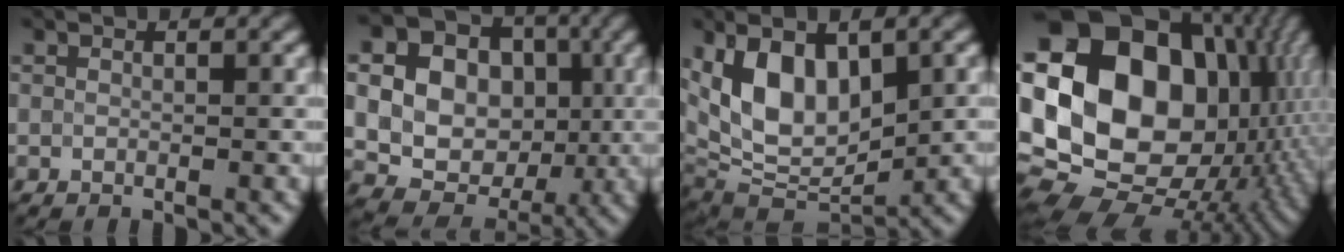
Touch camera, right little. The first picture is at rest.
{"total": 20.0, "force": [2.7, 18.2, 8.0], "torque": [-0.168, 0.012, 0.032]}
{"total": 10.9, "force": [2.1, 5.8, 9.0], "torque": [-0.149, -0.001, 0.031]}
{"total": 21.8, "force": [1.8, 16.4, 14.3], "torque": [-0.266, 0.019, 0.036]}